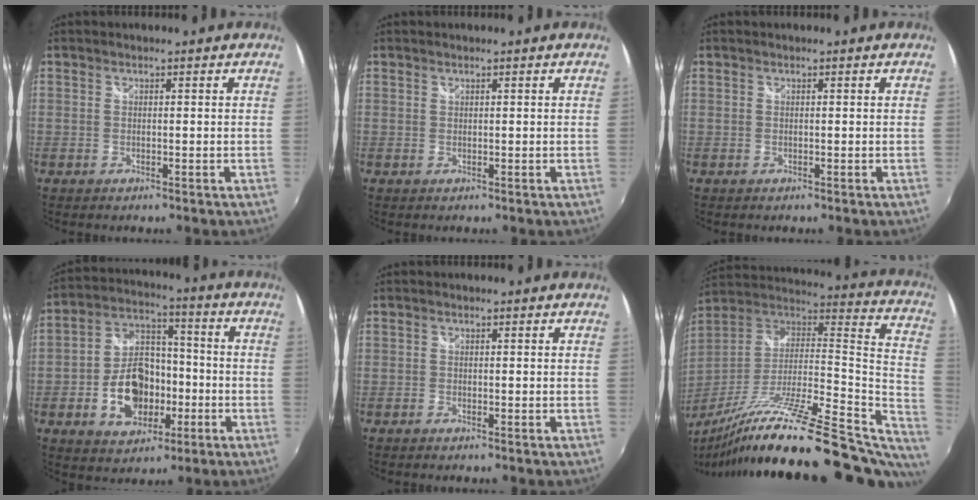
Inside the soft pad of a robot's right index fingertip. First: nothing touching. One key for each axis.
{"total": 0.0}
{"total": 0.0}
{"total": 13.4, "fx": -4.2, "fy": 9.1, "fz": 8.8, "tx": -0.176, "ty": 0.023, "tz": -0.061}
{"total": 0.5, "fx": -0.5, "fy": 0.2, "fz": 0.1, "tx": -0.004, "ty": -0.003, "tz": -0.012}
{"total": 33.2, "fx": -22.9, "fy": 6.4, "fz": 23.2, "tx": -0.324, "ty": -0.045, "tz": -0.359}